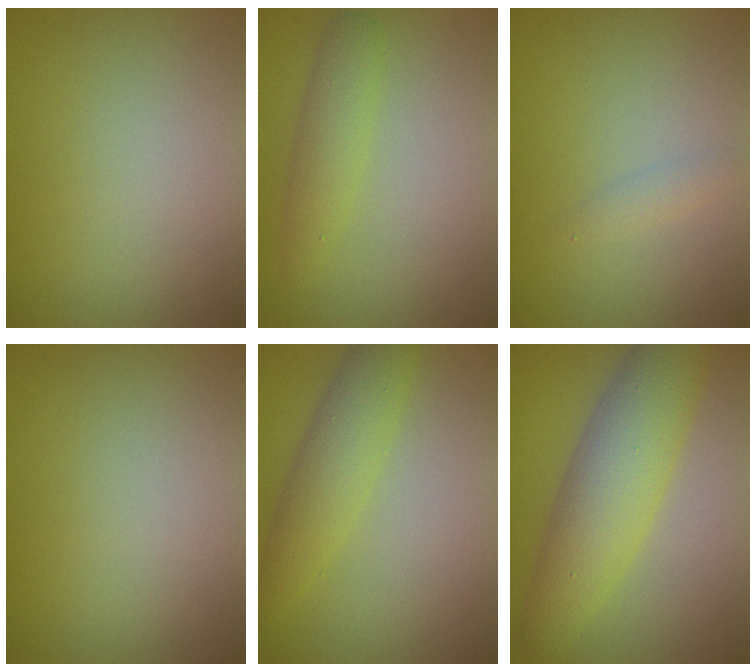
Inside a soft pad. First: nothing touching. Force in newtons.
{"total": 2.4, "press": 2.4, "slide": 0.1}
{"total": 1.0, "press": 1.0, "slide": 0.0}
{"total": 0.0}
{"total": 3.6, "press": 3.6, "slide": 0.0}
{"total": 6.9, "press": 6.9, "slide": 0.1}